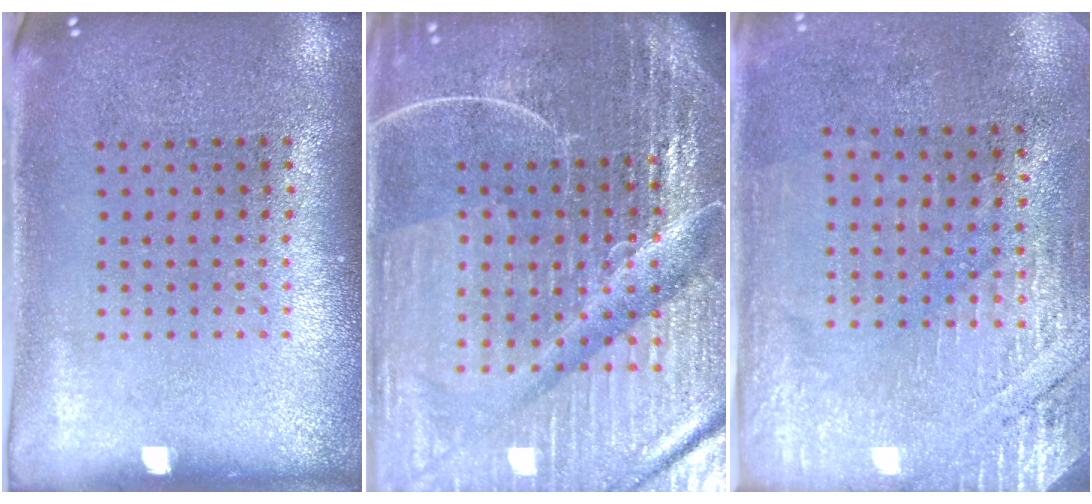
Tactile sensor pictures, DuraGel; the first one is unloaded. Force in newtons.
{"total": 7.1, "press": 6.2, "slide": 3.5}
{"total": 2.7, "press": 2.5, "slide": 1.1}